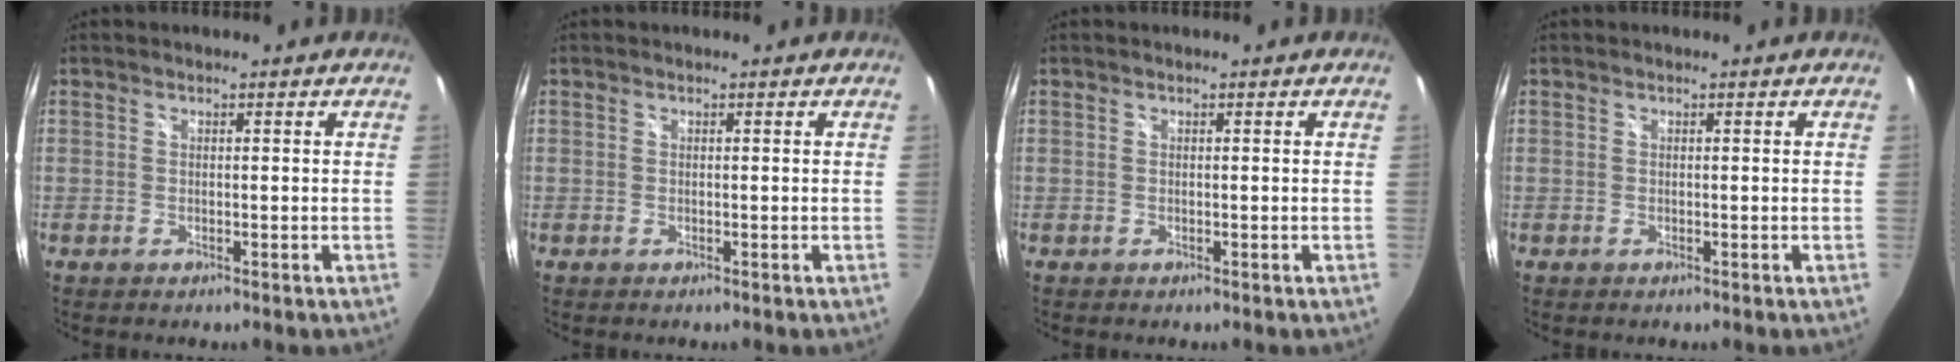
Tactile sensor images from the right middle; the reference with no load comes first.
{"total": 0.0}
{"total": 0.0}
{"total": 0.0}